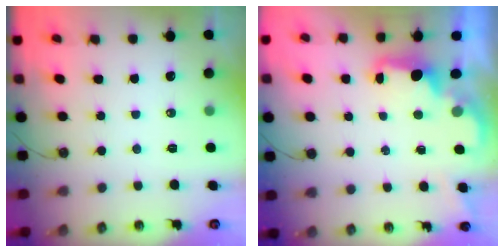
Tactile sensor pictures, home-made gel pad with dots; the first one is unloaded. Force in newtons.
{"total": 2.0, "press": 1.9, "slide": 0.8}